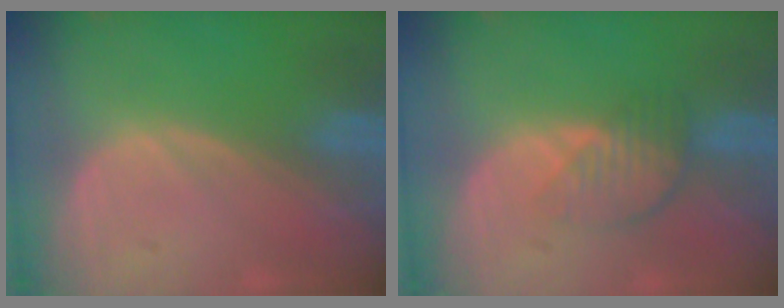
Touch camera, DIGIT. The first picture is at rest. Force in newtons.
{"total": 4.2, "press": 3.7, "slide": 1.8}